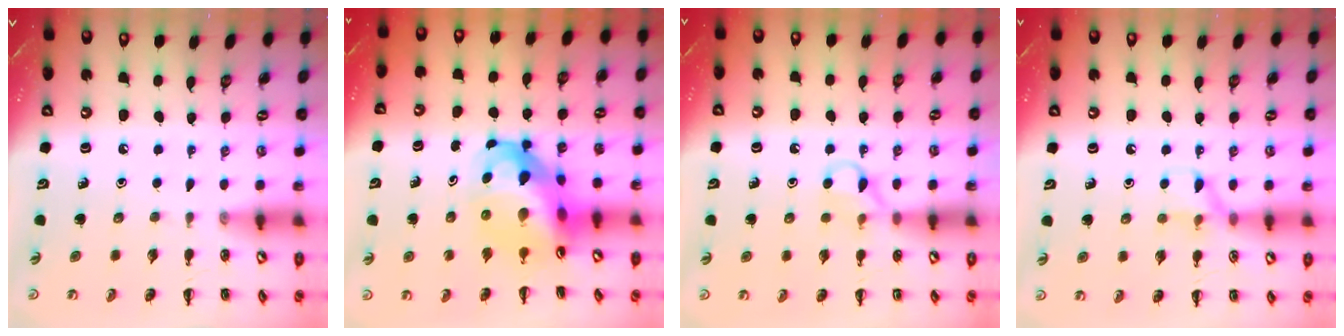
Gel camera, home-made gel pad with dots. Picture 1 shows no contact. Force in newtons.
{"total": 10.5, "press": 10.0, "slide": 3.0}
{"total": 6.1, "press": 5.9, "slide": 1.7}
{"total": 6.7, "press": 6.7, "slide": 0.5}